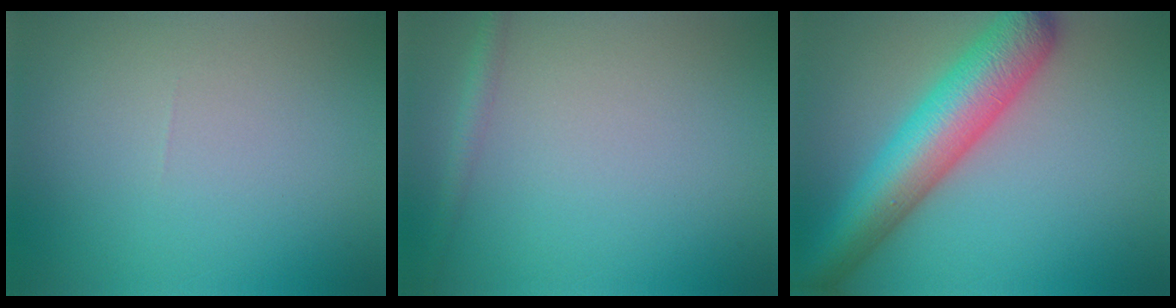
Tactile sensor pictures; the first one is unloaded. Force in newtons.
{"total": 1.3, "press": 1.3, "slide": 0.1}
{"total": 8.7, "press": 8.7, "slide": 0.4}